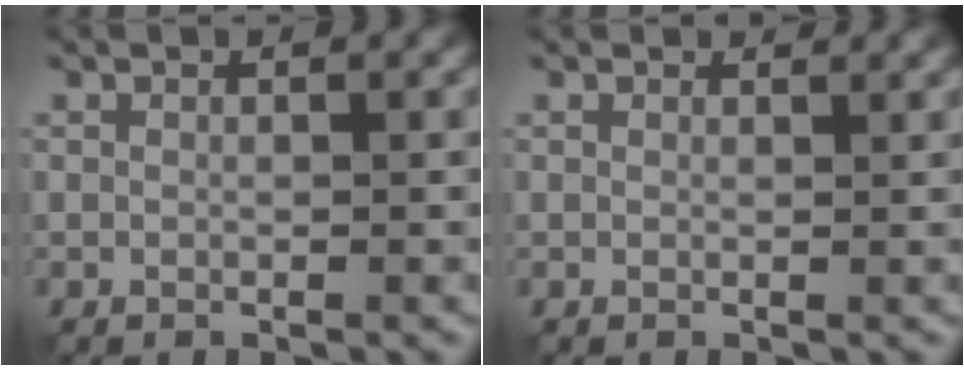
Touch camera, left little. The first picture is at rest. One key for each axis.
{"total": 1.2, "fx": 1.2, "fy": 0.1, "fz": 0.3, "tx": -0.009, "ty": -0.005, "tz": 0.010}